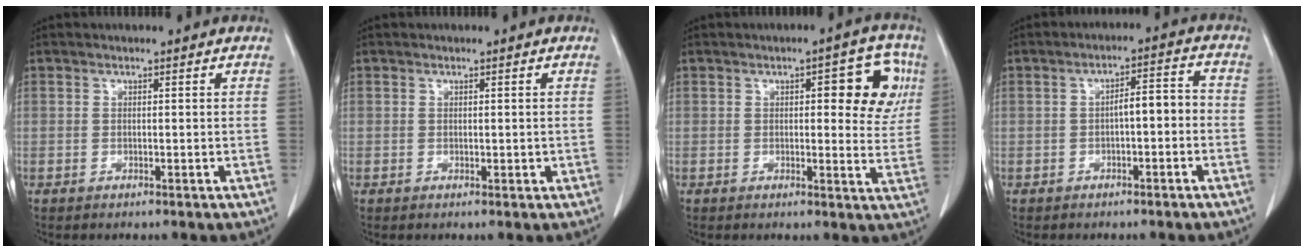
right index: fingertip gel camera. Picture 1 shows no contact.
{"total": 0.9, "force": [0.0, 0.5, 0.8], "torque": [-0.010, -0.002, 0.002]}
{"total": 8.2, "force": [2.5, 2.9, 7.3], "torque": [-0.071, 0.014, 0.024]}
{"total": 5.9, "force": [-1.2, 1.6, 5.5], "torque": [-0.080, 0.032, -0.016]}